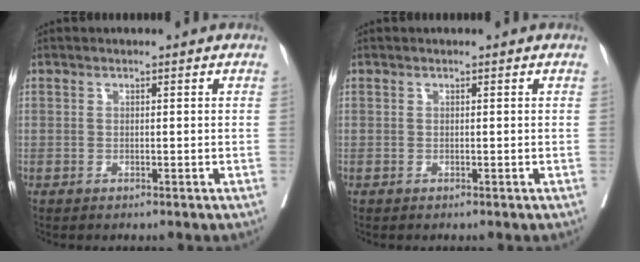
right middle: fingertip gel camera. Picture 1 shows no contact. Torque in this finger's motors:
{"motor_torque": [0.02, 0.04, 0.00, 0.00]}